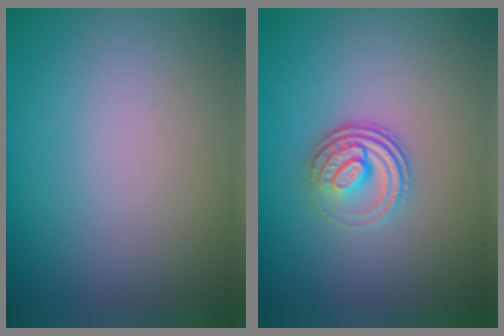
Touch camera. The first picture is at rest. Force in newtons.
{"total": 3.5, "press": 2.6, "slide": 2.4}